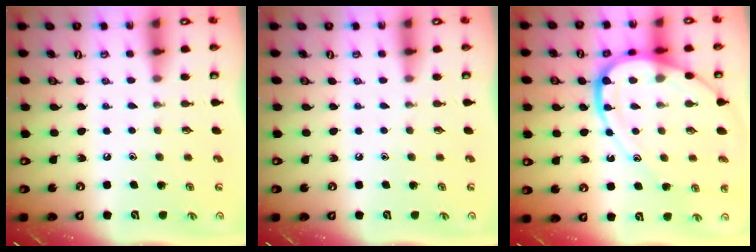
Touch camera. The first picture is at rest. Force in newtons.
{"total": 0.0}
{"total": 16.2, "press": 16.1, "slide": 1.8}